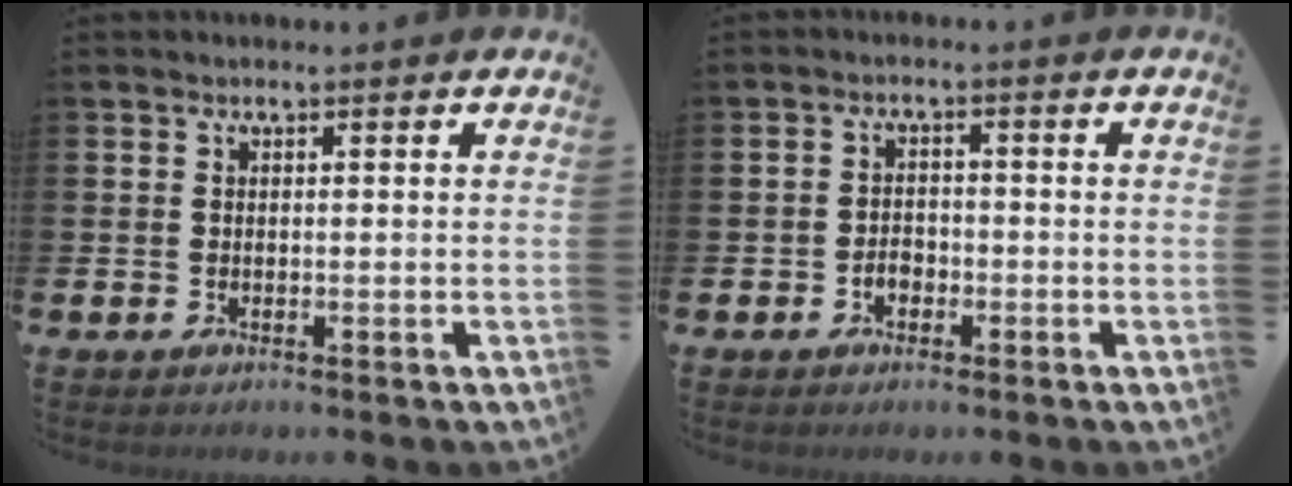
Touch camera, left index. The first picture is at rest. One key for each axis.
{"total": 2.0, "fx": -1.0, "fy": 1.5, "fz": 0.9, "tx": -0.013, "ty": 0.000, "tz": -0.022}